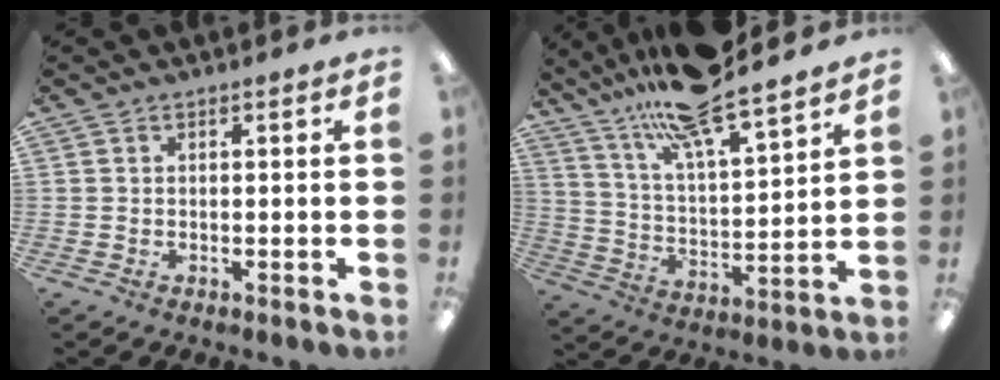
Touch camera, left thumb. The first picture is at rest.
{"total": 17.1, "force": [14.8, 3.1, 8.1], "torque": [-0.152, -0.092, 0.254]}